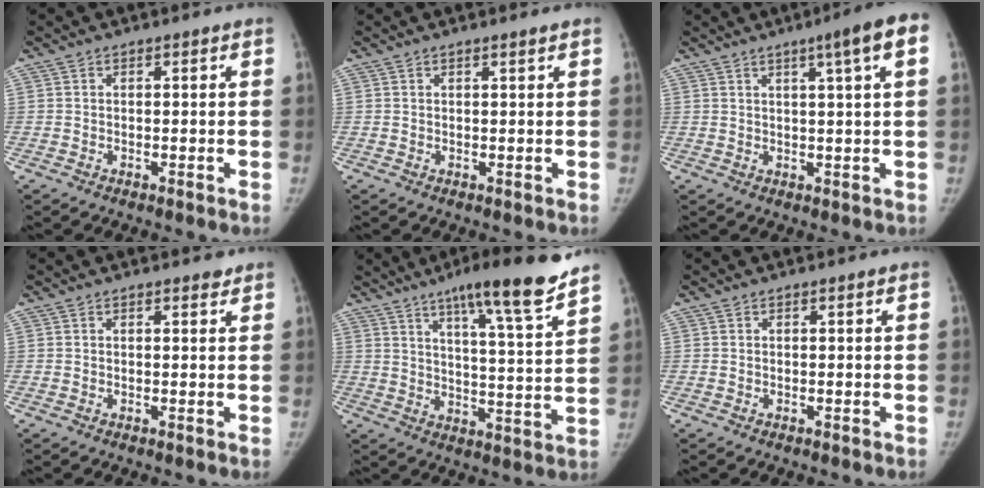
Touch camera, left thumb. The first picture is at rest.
{"total": 0.7, "force": [0.5, -0.1, 0.4], "torque": [-0.015, -0.005, 0.012]}
{"total": 7.7, "force": [3.2, -0.3, 7.1], "torque": [-0.100, 0.003, 0.041]}
{"total": 1.1, "force": [1.0, 0.4, 0.4], "torque": [-0.002, -0.007, 0.011]}
{"total": 17.0, "force": [12.1, 1.3, 11.9], "torque": [-0.162, -0.060, 0.176]}
{"total": 0.0}